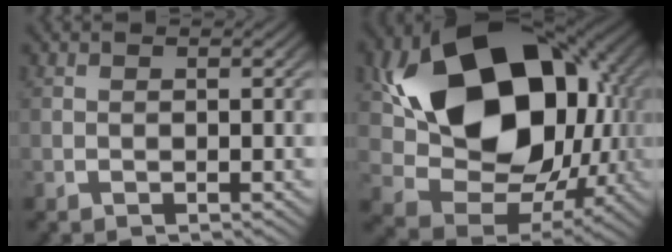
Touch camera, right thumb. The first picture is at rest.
{"total": 23.1, "force": [2.2, 15.2, 17.2], "torque": [-0.328, -0.042, 0.049]}